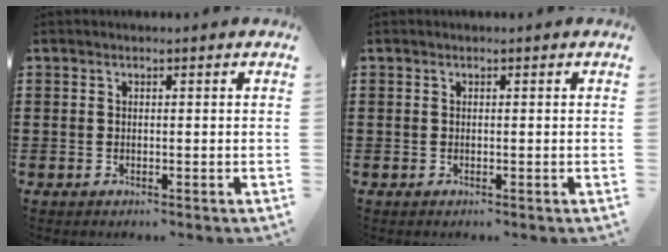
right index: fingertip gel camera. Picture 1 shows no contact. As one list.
[{"total": 0.0}]